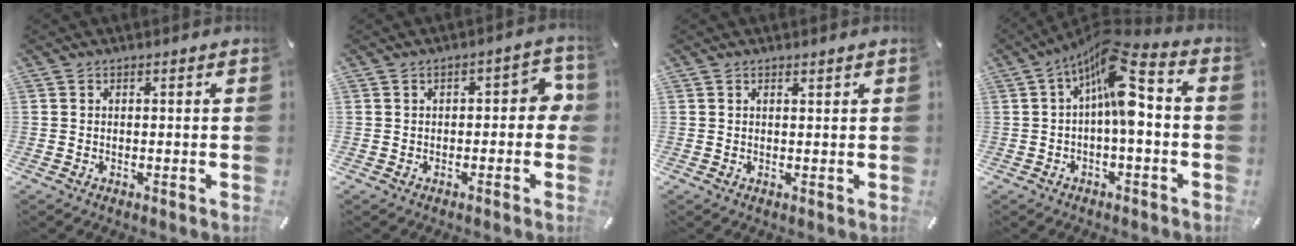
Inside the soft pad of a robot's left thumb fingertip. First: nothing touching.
{"total": 5.8, "force": [-0.6, 3.2, 4.7], "torque": [-0.063, 0.011, -0.018]}
{"total": 0.7, "force": [0.6, 0.1, 0.3], "torque": [-0.006, -0.003, 0.012]}
{"total": 12.7, "force": [1.9, 4.8, 11.6], "torque": [-0.199, -0.016, 0.029]}